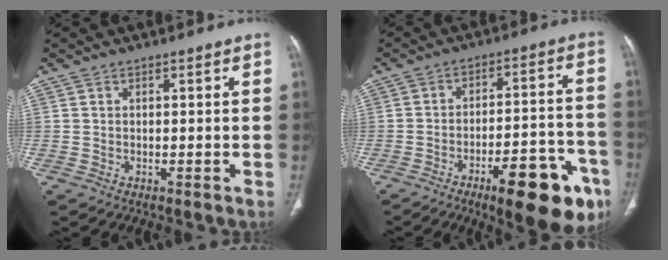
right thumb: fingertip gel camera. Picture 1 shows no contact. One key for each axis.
{"total": 18.2, "fx": -9.9, "fy": 6.0, "fz": 14.0, "tx": -0.139, "ty": 0.065, "tz": -0.132}